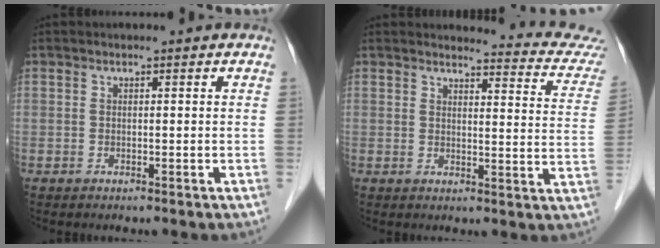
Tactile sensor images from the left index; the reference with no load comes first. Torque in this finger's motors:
{"motor_torque": [0.41, -0.69, 0.03, -0.03]}